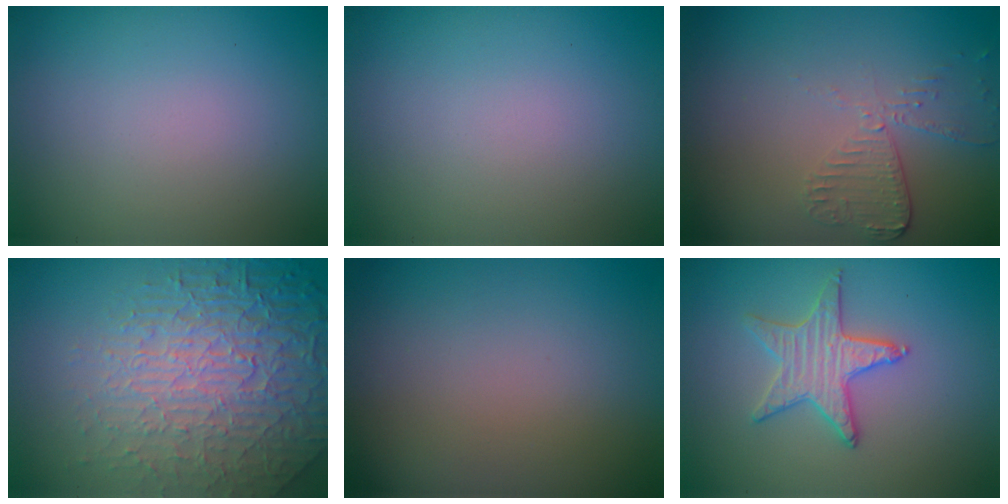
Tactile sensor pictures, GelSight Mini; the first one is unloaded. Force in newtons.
{"total": 0.0}
{"total": 2.6, "press": 2.3, "slide": 1.2}
{"total": 7.8, "press": 5.9, "slide": 5.1}
{"total": 0.0}
{"total": 2.4, "press": 2.4, "slide": 0.2}